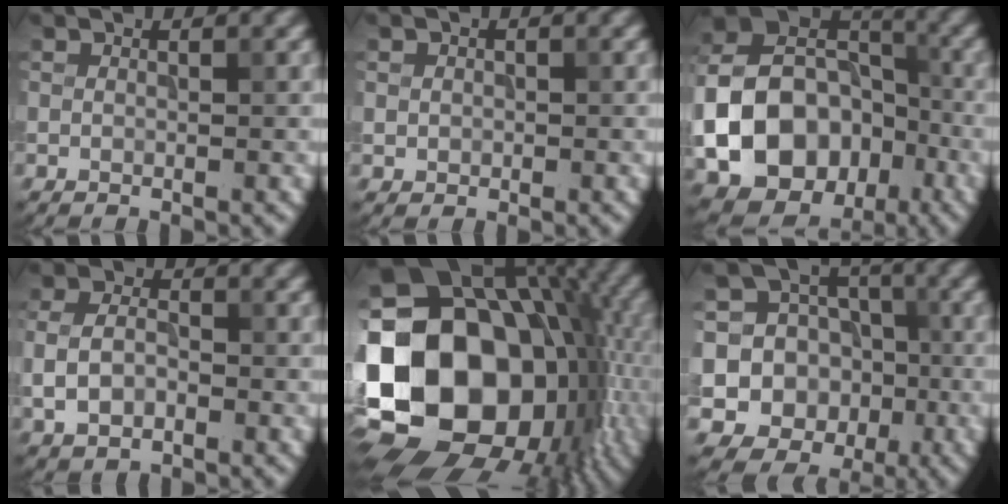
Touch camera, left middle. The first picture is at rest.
{"total": 1.0, "force": [0.0, 0.9, 0.2], "torque": [0.002, -0.003, 0.001]}
{"total": 15.4, "force": [-4.5, 12.3, 8.2], "torque": [-0.205, -0.016, -0.083]}
{"total": 3.7, "force": [-0.6, 2.6, 2.7], "torque": [-0.054, 0.000, -0.014]}
{"total": 21.5, "force": [-2.7, 16.0, 14.2], "torque": [-0.286, 0.001, -0.038]}
{"total": 18.2, "force": [-3.7, 17.3, 3.9], "torque": [-0.109, -0.002, -0.070]}